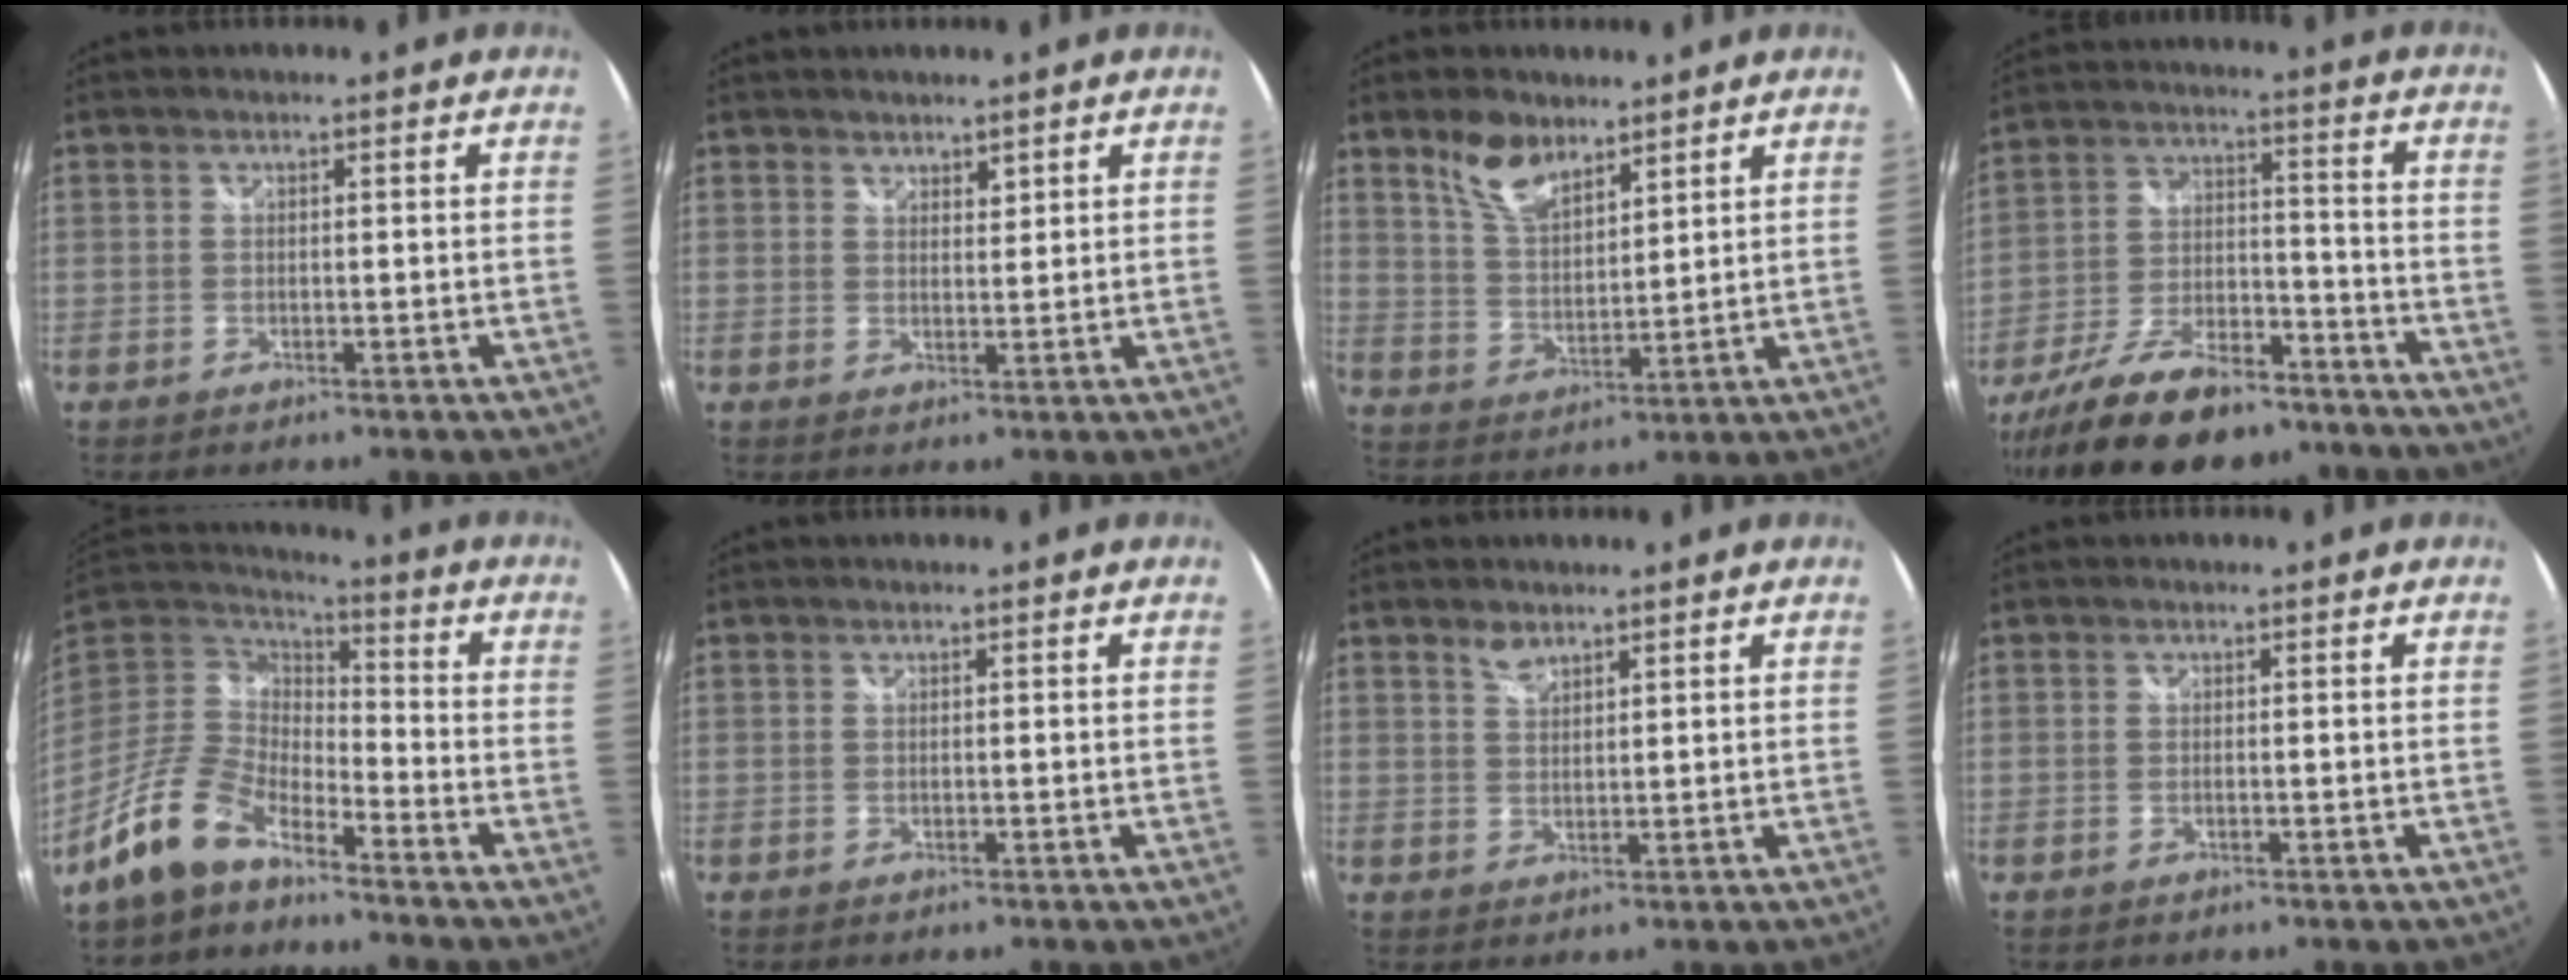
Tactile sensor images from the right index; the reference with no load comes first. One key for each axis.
{"total": 1.8, "fx": 1.5, "fy": 0.8, "fz": 0.2, "tx": 0.003, "ty": 0.002, "tz": 0.026}
{"total": 8.4, "fx": 6.0, "fy": 3.8, "fz": 4.4, "tx": -0.081, "ty": 0.009, "tz": 0.119}
{"total": 21.1, "fx": -16.2, "fy": 7.8, "fz": 11.0, "tx": -0.209, "ty": -0.015, "tz": -0.255}
{"total": 11.8, "fx": -8.4, "fy": 4.8, "fz": 6.7, "tx": -0.146, "ty": 0.005, "tz": -0.167}
{"total": 0.0}
{"total": 2.4, "fx": 1.9, "fy": 1.0, "fz": 1.0, "tx": -0.016, "ty": 0.001, "tz": 0.035}
{"total": 0.6, "fx": -0.4, "fy": -0.1, "fz": 0.5, "tx": -0.008, "ty": -0.001, "tz": -0.006}